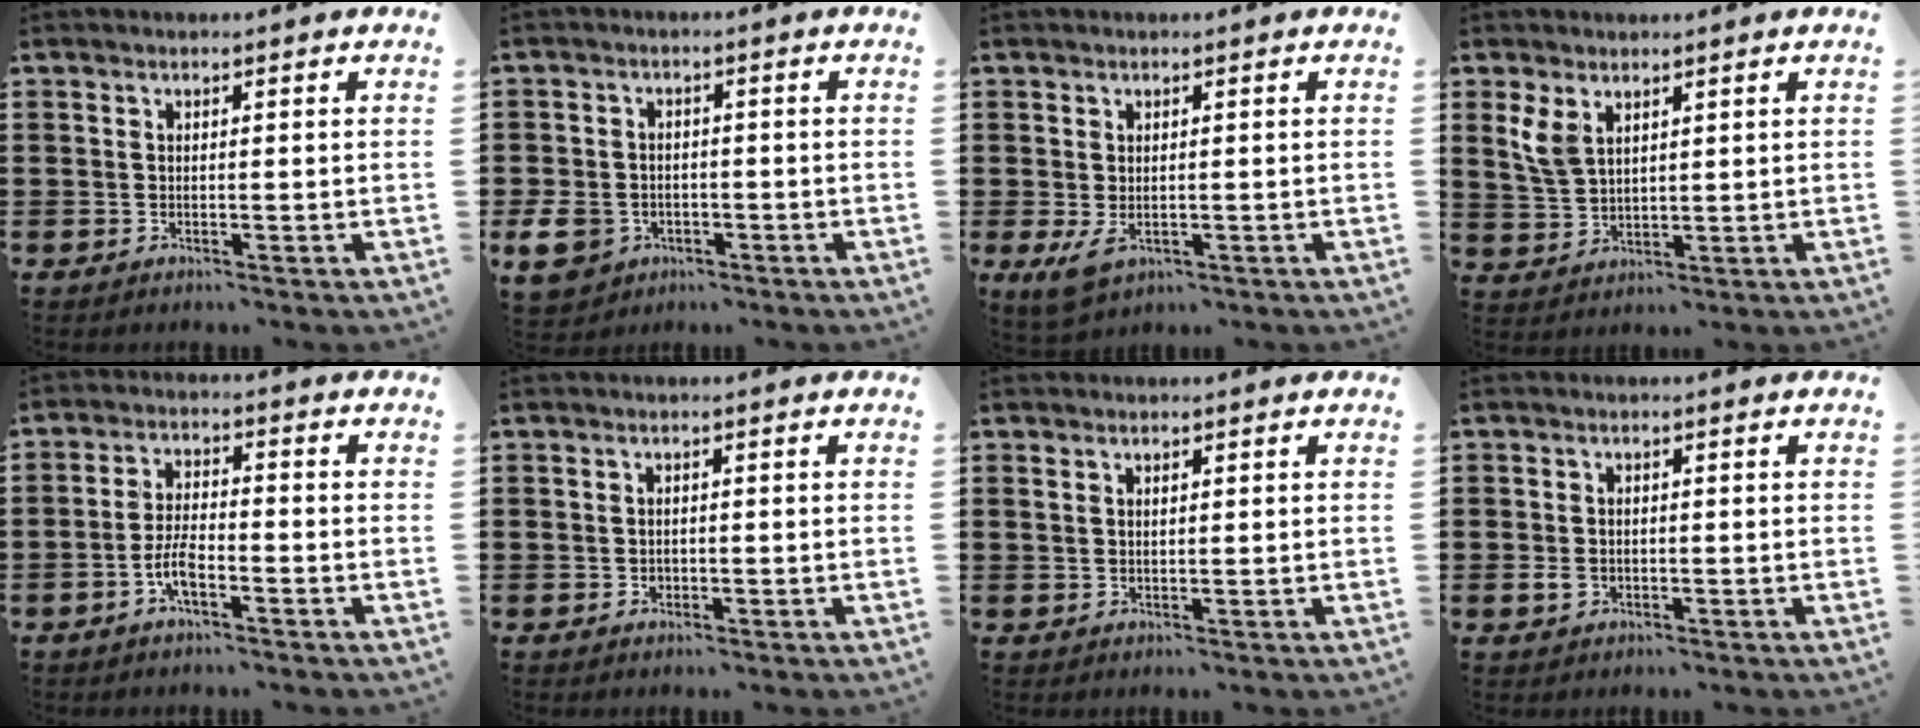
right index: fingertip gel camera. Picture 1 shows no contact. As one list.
[{"total": 5.3, "force": [-2.5, 4.1, 2.2], "torque": [-0.078, 0.001, -0.055]}, {"total": 2.6, "force": [-0.8, 1.2, 2.1], "torque": [-0.053, -0.007, -0.016]}, {"total": 4.3, "force": [2.4, 2.5, 2.5], "torque": [-0.066, 0.005, 0.043]}, {"total": 5.0, "force": [-2.4, 1.7, 4.0], "torque": [-0.095, 0.001, -0.052]}, {"total": 0.9, "force": [-0.1, 0.9, 0.3], "torque": [-0.008, 0.006, -0.002]}, {"total": 0.6, "force": [0.4, 0.3, 0.4], "torque": [-0.010, 0.001, 0.007]}, {"total": 1.8, "force": [-0.6, 1.4, 1.0], "torque": [-0.021, 0.001, -0.011]}]